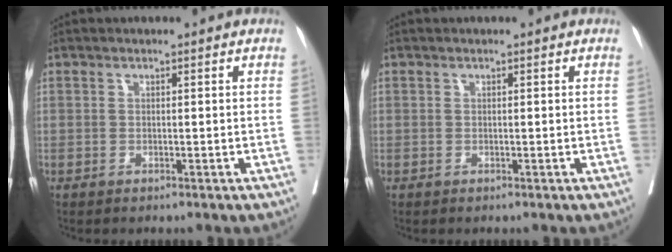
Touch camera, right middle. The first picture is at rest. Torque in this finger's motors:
{"motor_torque": [0.00, 0.00, 0.00, 0.00]}